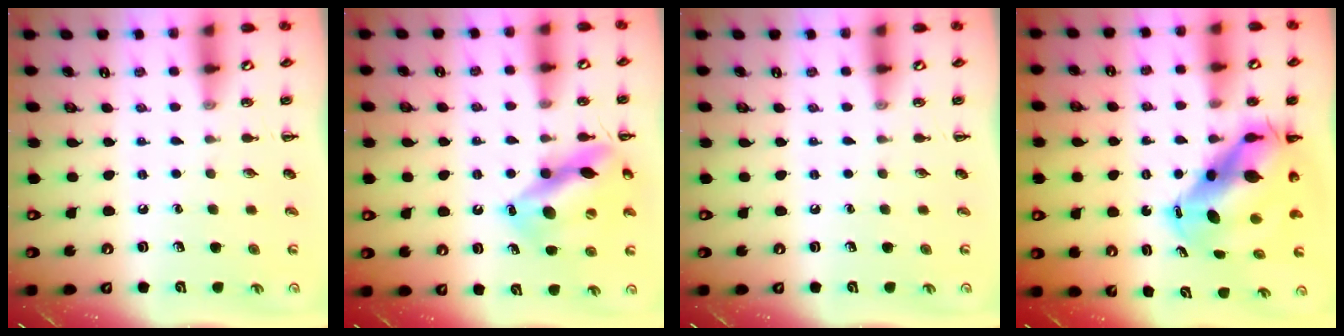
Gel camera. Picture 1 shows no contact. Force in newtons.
{"total": 14.9, "press": 14.6, "slide": 2.9}
{"total": 0.0}
{"total": 12.4, "press": 11.9, "slide": 3.4}